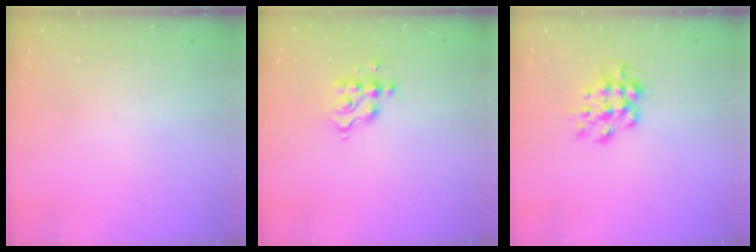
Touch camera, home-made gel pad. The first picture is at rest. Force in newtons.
{"total": 7.5, "press": 7.5, "slide": 0.6}
{"total": 9.6, "press": 9.5, "slide": 0.8}